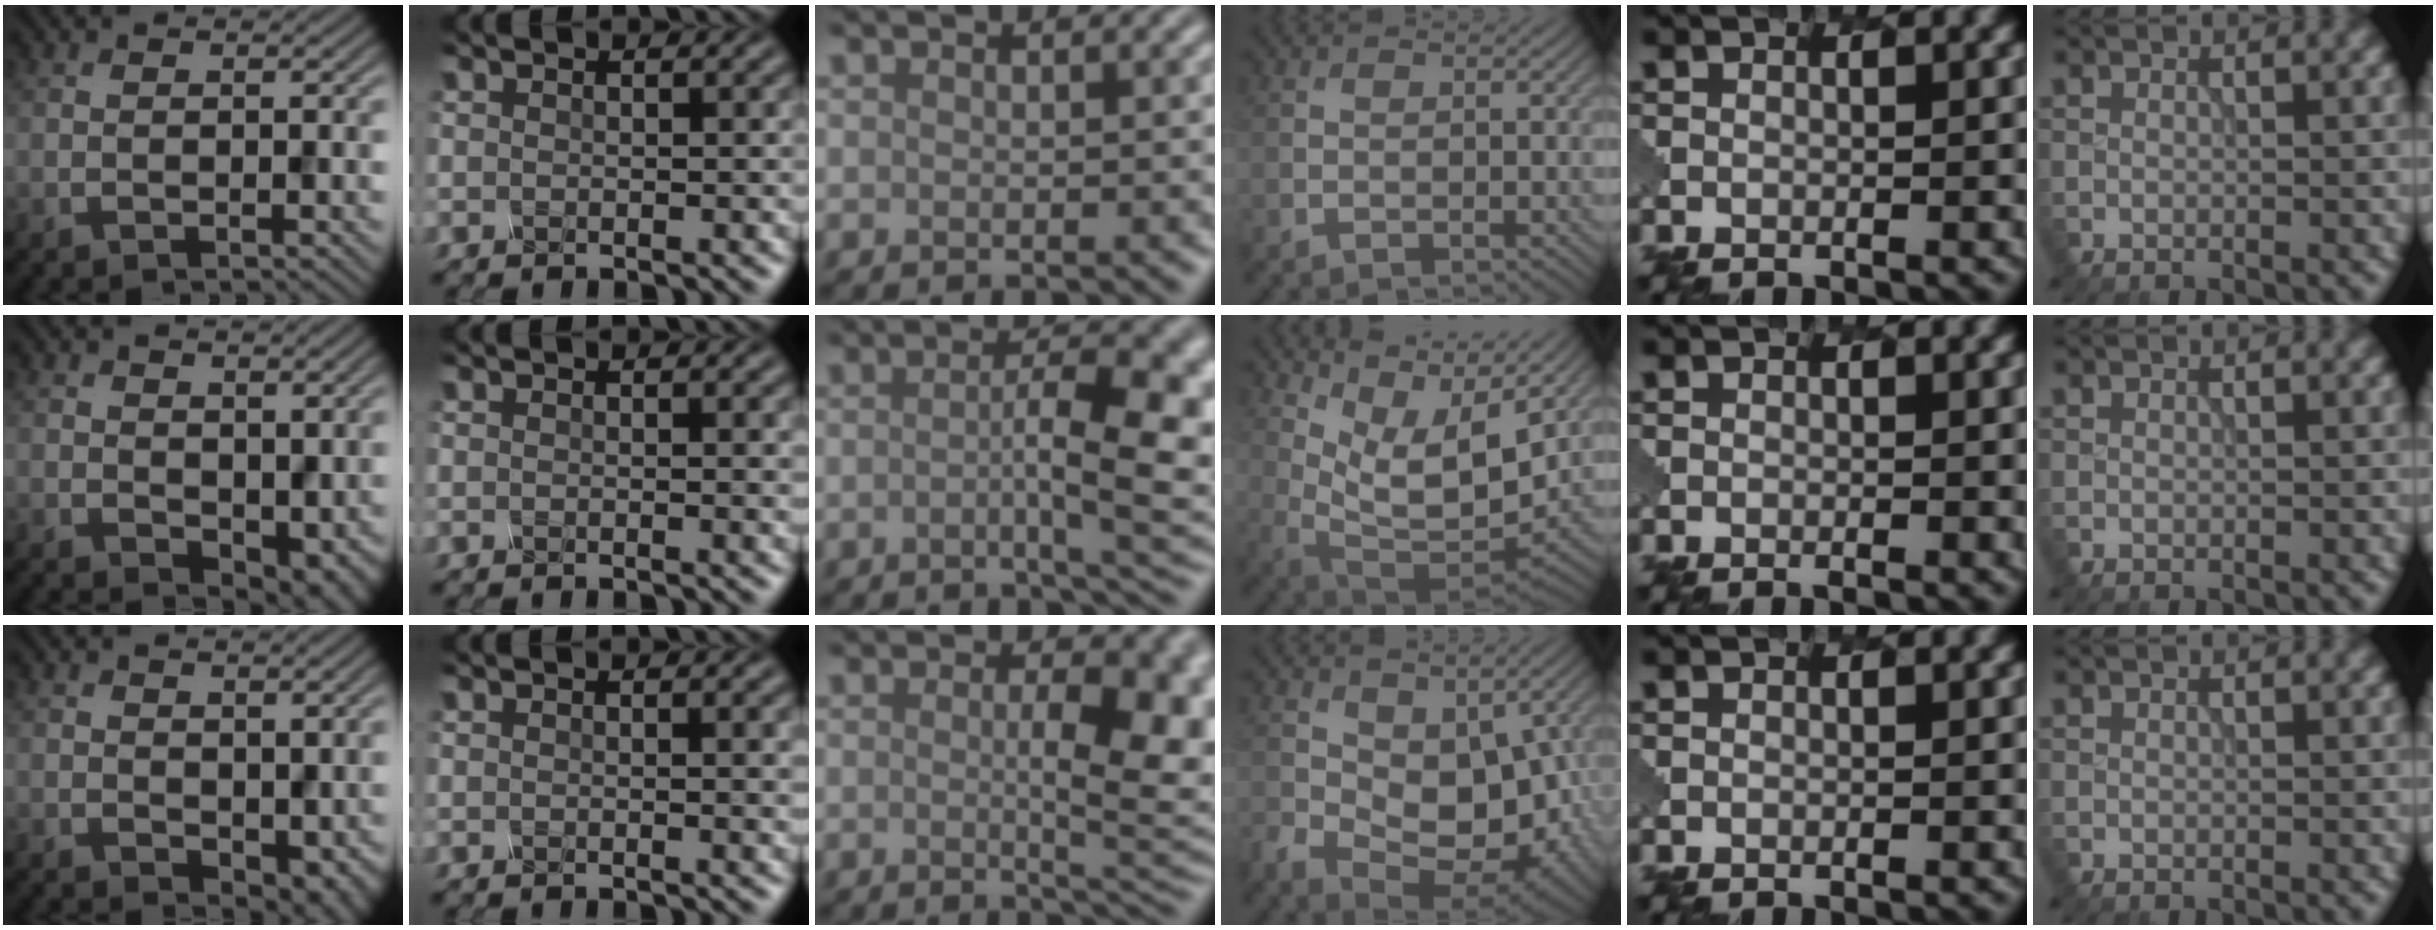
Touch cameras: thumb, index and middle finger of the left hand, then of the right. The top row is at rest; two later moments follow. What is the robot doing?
{"motion": "screw", "object": "spray bottle"}